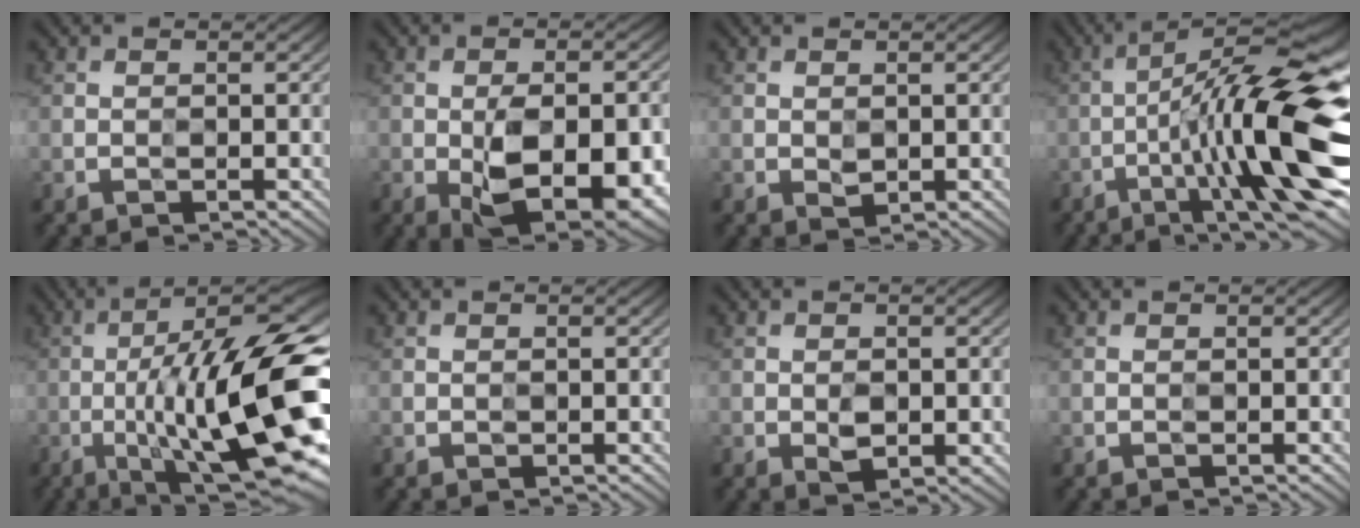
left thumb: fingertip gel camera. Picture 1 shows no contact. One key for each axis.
{"total": 11.4, "fx": -3.5, "fy": 5.7, "fz": 9.2, "tx": -0.140, "ty": -0.023, "tz": -0.043}
{"total": 1.0, "fx": 0.3, "fy": 0.9, "fz": 0.5, "tx": -0.009, "ty": -0.004, "tz": 0.009}
{"total": 17.1, "fx": -4.3, "fy": 3.9, "fz": 16.1, "tx": -0.230, "ty": 0.006, "tz": -0.055}
{"total": 19.6, "fx": -4.6, "fy": 5.4, "fz": 18.2, "tx": -0.273, "ty": -0.005, "tz": -0.062}
{"total": 0.9, "fx": -0.1, "fy": 0.8, "fz": 0.5, "tx": -0.009, "ty": -0.002, "tz": 0.000}
{"total": 2.2, "fx": -0.5, "fy": 1.5, "fz": 1.5, "tx": -0.024, "ty": -0.006, "tz": -0.004}
{"total": 0.0}